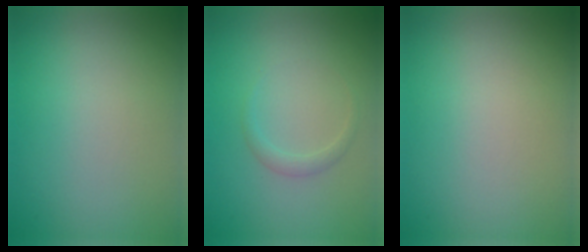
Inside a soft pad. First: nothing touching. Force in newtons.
{"total": 1.0, "press": 1.0, "slide": 0.1}
{"total": 0.0}